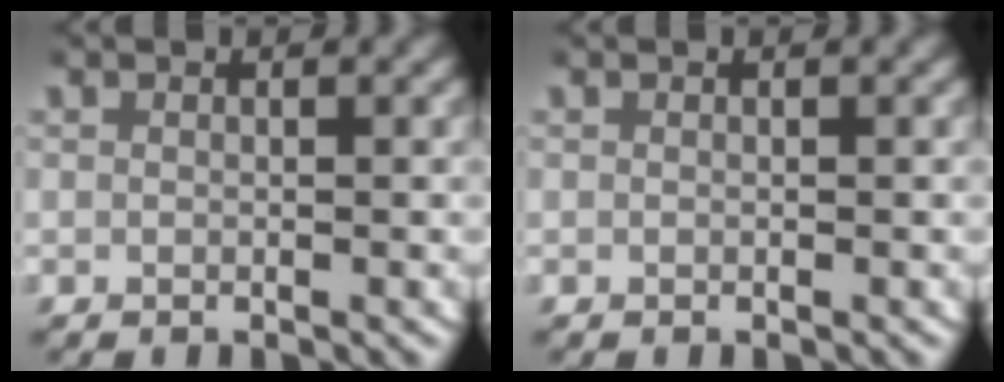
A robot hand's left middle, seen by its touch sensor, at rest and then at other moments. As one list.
[{"total": 0.0}]